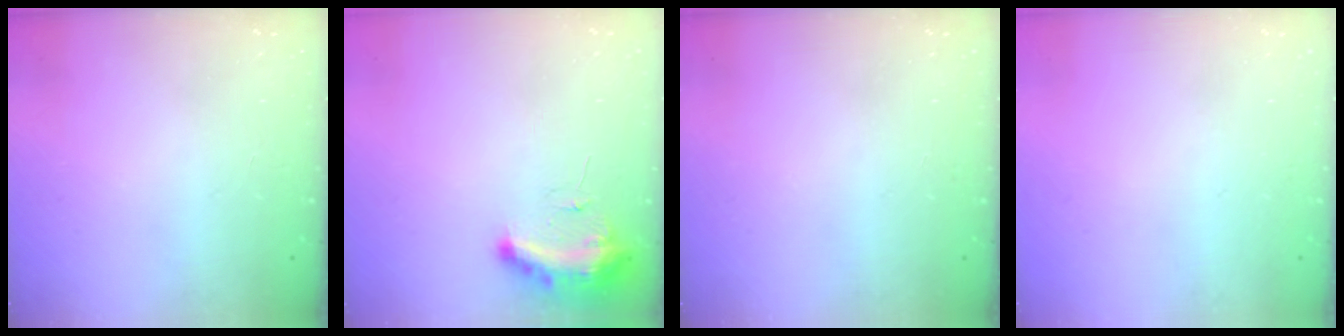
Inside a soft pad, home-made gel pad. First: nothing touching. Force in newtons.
{"total": 9.4, "press": 9.3, "slide": 1.3}
{"total": 0.0}
{"total": 0.0}